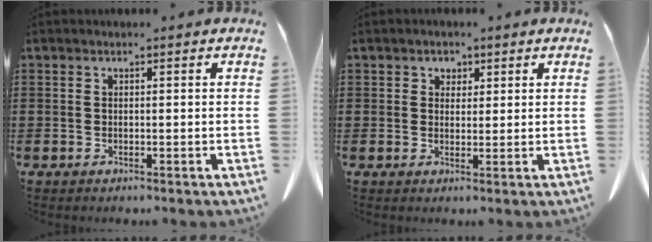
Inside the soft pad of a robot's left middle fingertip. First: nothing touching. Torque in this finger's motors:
{"motor_torque": [0.44, 0.33, -0.03, 0.00]}